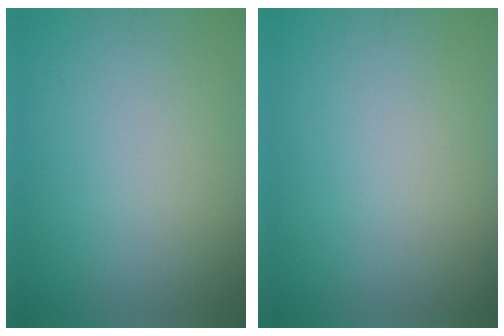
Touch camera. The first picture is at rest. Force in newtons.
{"total": 0.0}